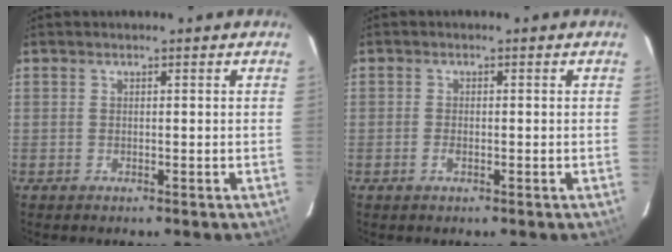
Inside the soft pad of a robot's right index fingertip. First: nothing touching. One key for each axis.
{"total": 1.4, "fx": -0.6, "fy": 0.7, "fz": 1.1, "tx": -0.023, "ty": 0.000, "tz": -0.012}